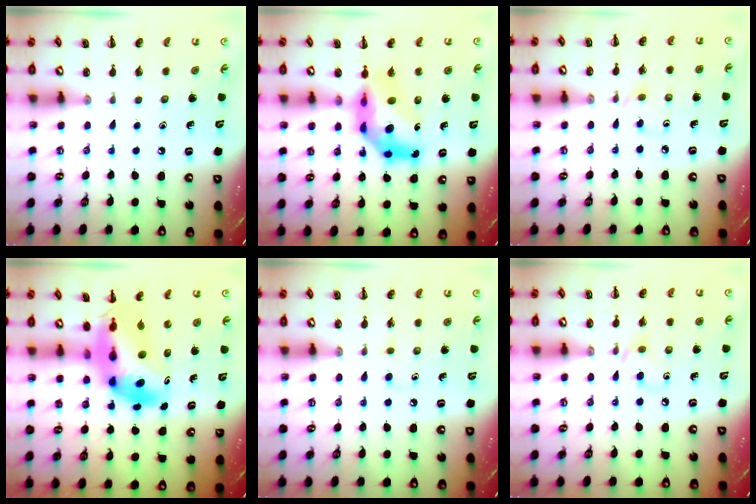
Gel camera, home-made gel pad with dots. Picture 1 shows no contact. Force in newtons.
{"total": 10.2, "press": 9.7, "slide": 3.2}
{"total": 2.6, "press": 2.4, "slide": 1.0}
{"total": 8.3, "press": 7.9, "slide": 2.6}
{"total": 2.2, "press": 2.0, "slide": 1.0}
{"total": 6.5, "press": 6.2, "slide": 1.9}